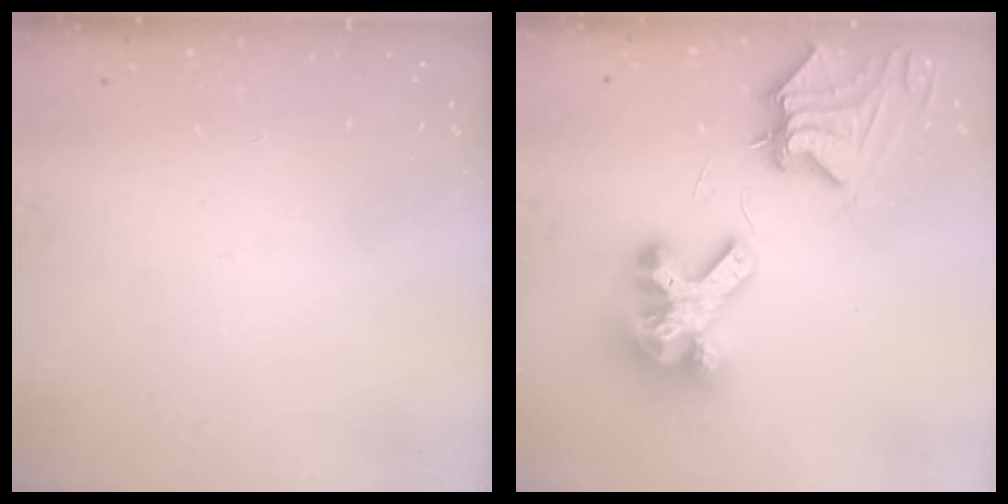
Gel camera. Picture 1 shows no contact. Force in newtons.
{"total": 12.4, "press": 12.3, "slide": 1.4}